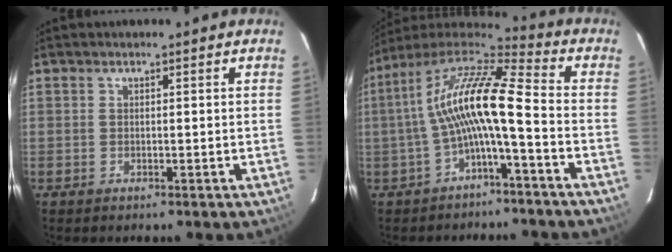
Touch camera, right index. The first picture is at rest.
{"total": 13.6, "force": [-2.0, 2.0, 13.3], "torque": [-0.258, 0.020, -0.044]}